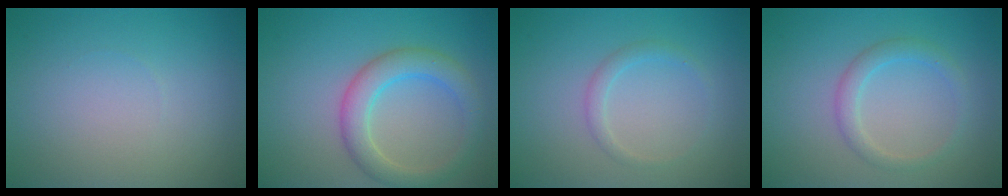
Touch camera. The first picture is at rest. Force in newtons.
{"total": 4.2, "press": 4.1, "slide": 0.3}
{"total": 1.3, "press": 1.3, "slide": 0.0}
{"total": 2.0, "press": 2.0, "slide": 0.2}